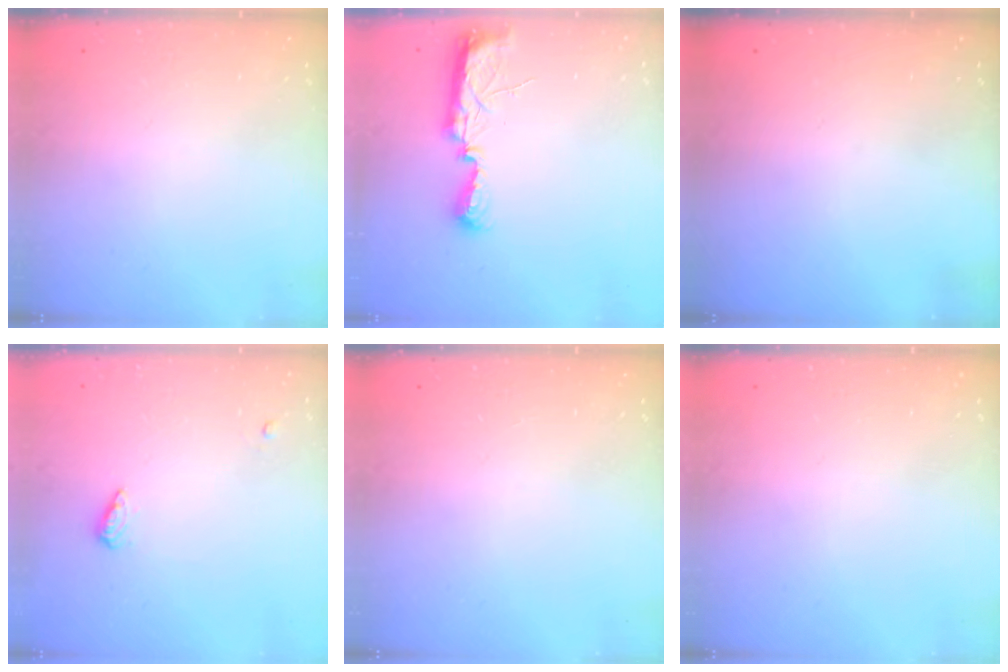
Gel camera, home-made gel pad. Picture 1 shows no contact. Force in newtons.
{"total": 9.7, "press": 8.7, "slide": 4.2}
{"total": 0.0}
{"total": 5.2, "press": 5.1, "slide": 1.0}
{"total": 0.0}
{"total": 0.0}